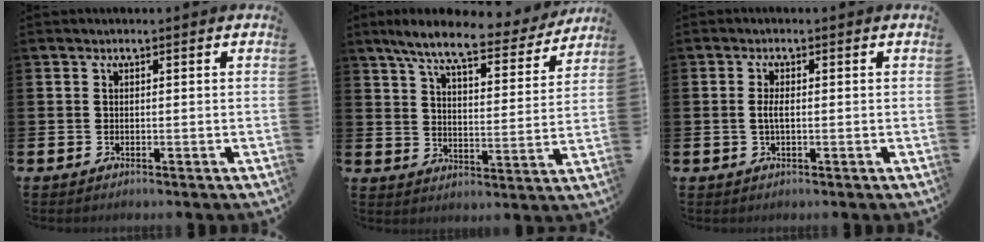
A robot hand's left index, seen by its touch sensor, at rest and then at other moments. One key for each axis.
{"total": 8.7, "fx": 7.5, "fy": 1.4, "fz": 4.0, "tx": -0.100, "ty": -0.038, "tz": 0.128}
{"total": 1.8, "fx": -0.1, "fy": 0.6, "fz": 1.7, "tx": -0.025, "ty": -0.002, "tz": -0.005}